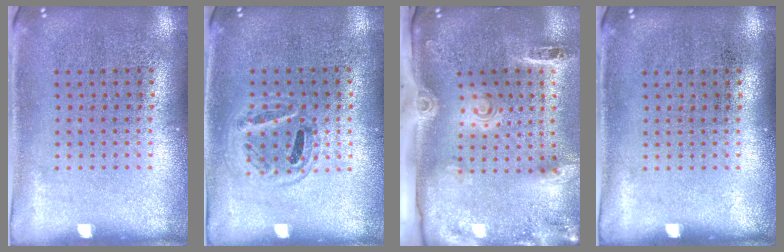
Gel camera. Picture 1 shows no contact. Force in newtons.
{"total": 0.9, "press": 0.9, "slide": 0.2}
{"total": 3.1, "press": 2.2, "slide": 2.2}
{"total": 0.0}